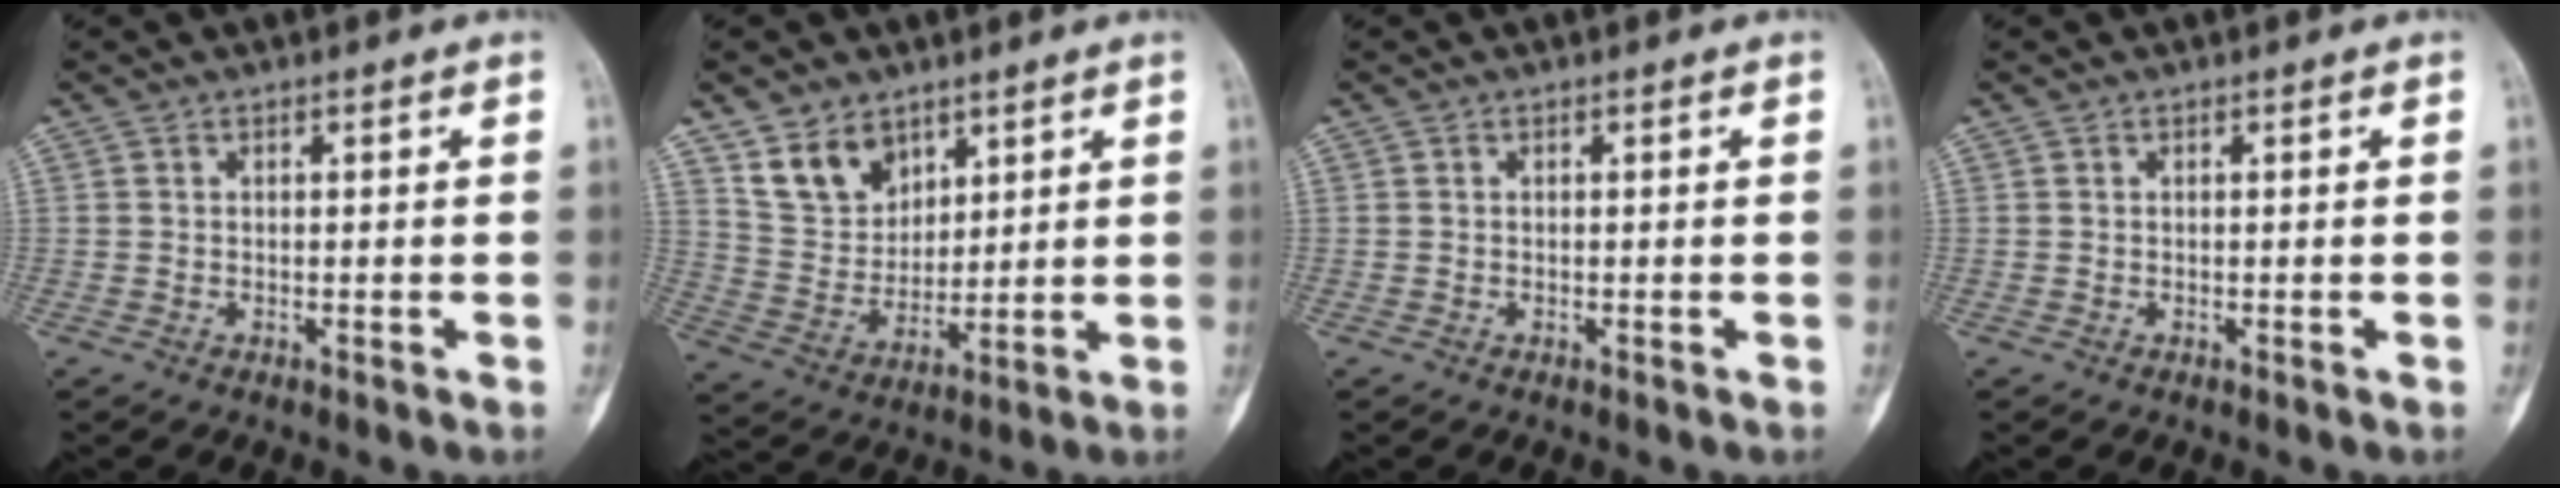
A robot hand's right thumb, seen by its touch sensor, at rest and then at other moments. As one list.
[{"total": 9.7, "force": [6.2, 6.6, 3.5], "torque": [-0.041, -0.037, 0.129]}, {"total": 0.0}, {"total": 0.0}]